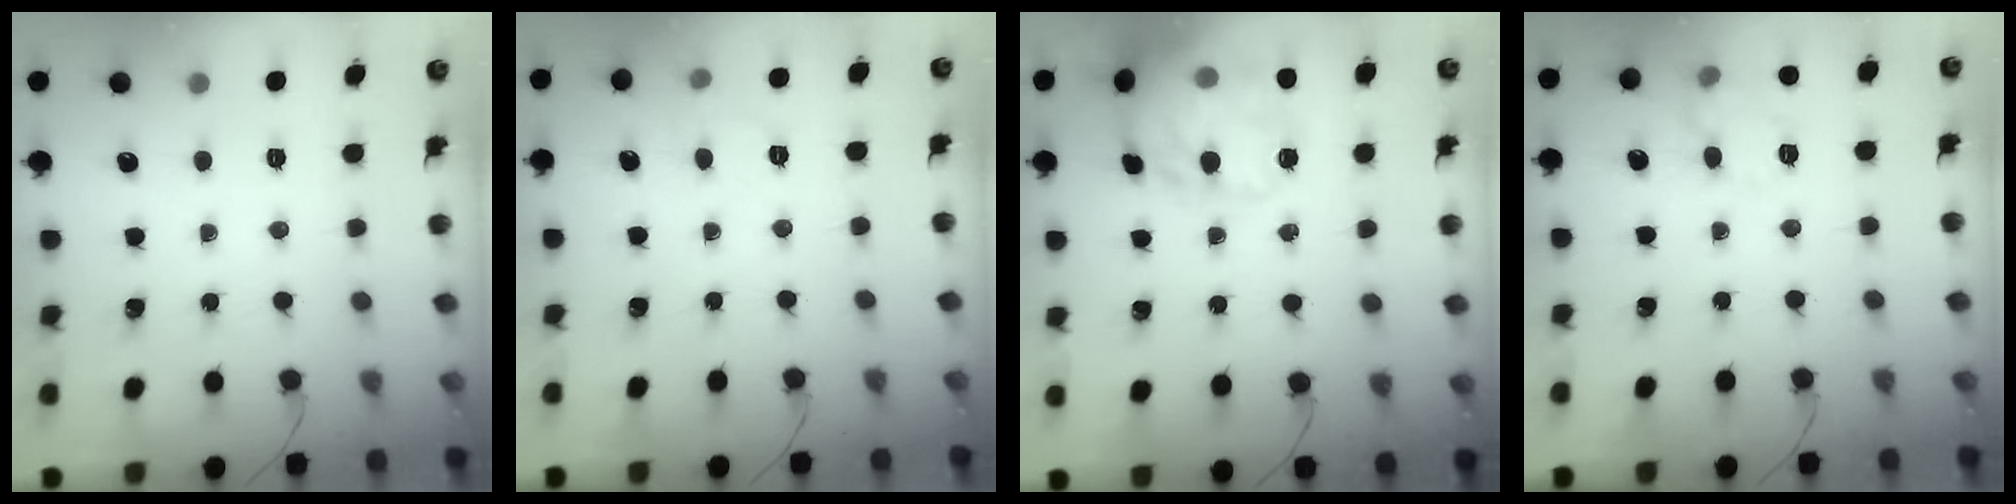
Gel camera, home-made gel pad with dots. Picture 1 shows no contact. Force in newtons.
{"total": 6.6, "press": 6.3, "slide": 1.6}
{"total": 21.0, "press": 20.8, "slide": 2.8}
{"total": 10.2, "press": 10.2, "slide": 0.7}